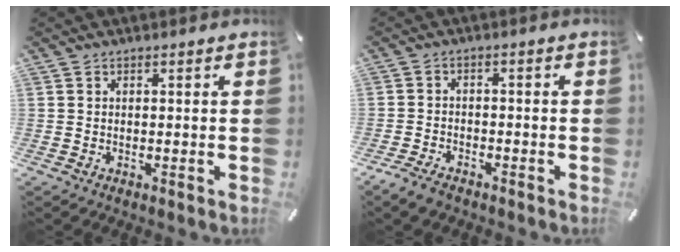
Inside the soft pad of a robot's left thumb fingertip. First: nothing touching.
{"total": 3.6, "force": [-2.8, 1.6, 1.4], "torque": [-0.036, 0.012, -0.057]}